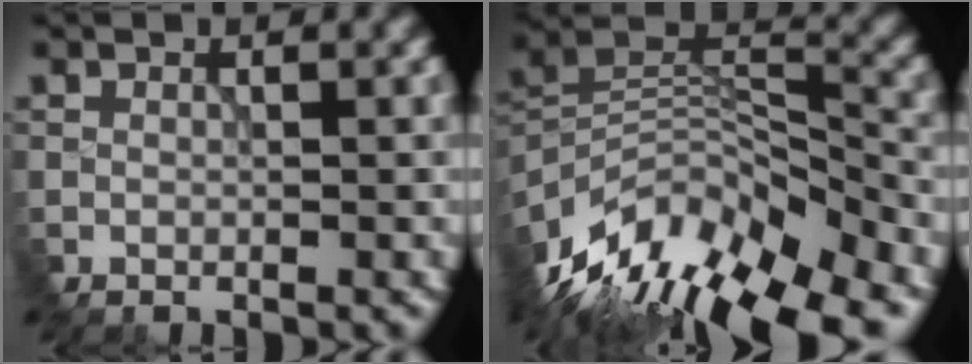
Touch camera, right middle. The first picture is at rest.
{"total": 12.5, "force": [-7.9, 5.7, 7.9], "torque": [-0.199, 0.010, -0.141]}